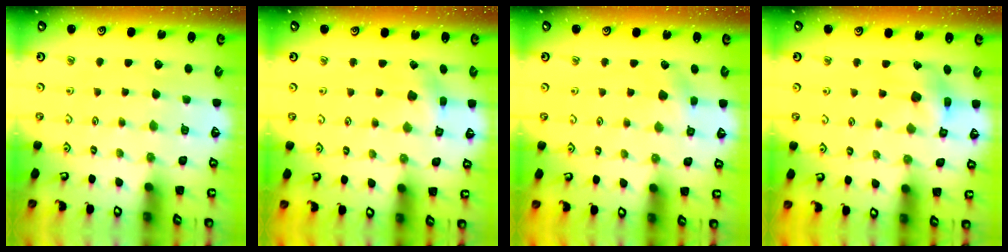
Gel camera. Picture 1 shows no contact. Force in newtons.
{"total": 2.7, "press": 2.7, "slide": 0.3}
{"total": 3.3, "press": 3.3, "slide": 0.5}
{"total": 11.2, "press": 11.1, "slide": 1.5}